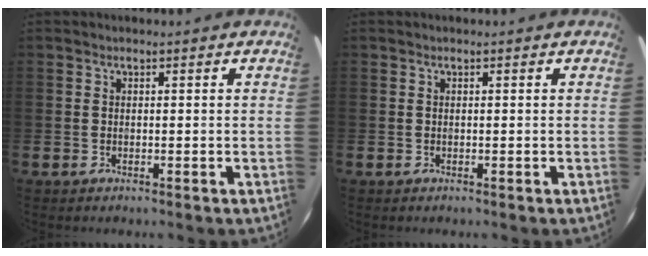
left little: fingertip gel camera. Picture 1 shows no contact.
{"total": 0.0}